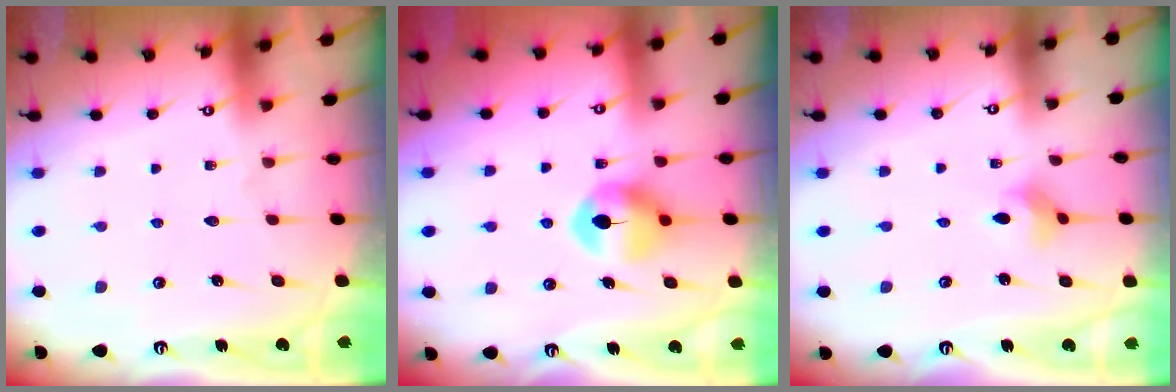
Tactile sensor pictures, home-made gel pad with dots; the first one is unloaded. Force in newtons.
{"total": 8.9, "press": 8.9, "slide": 0.3}
{"total": 2.8, "press": 2.8, "slide": 0.2}